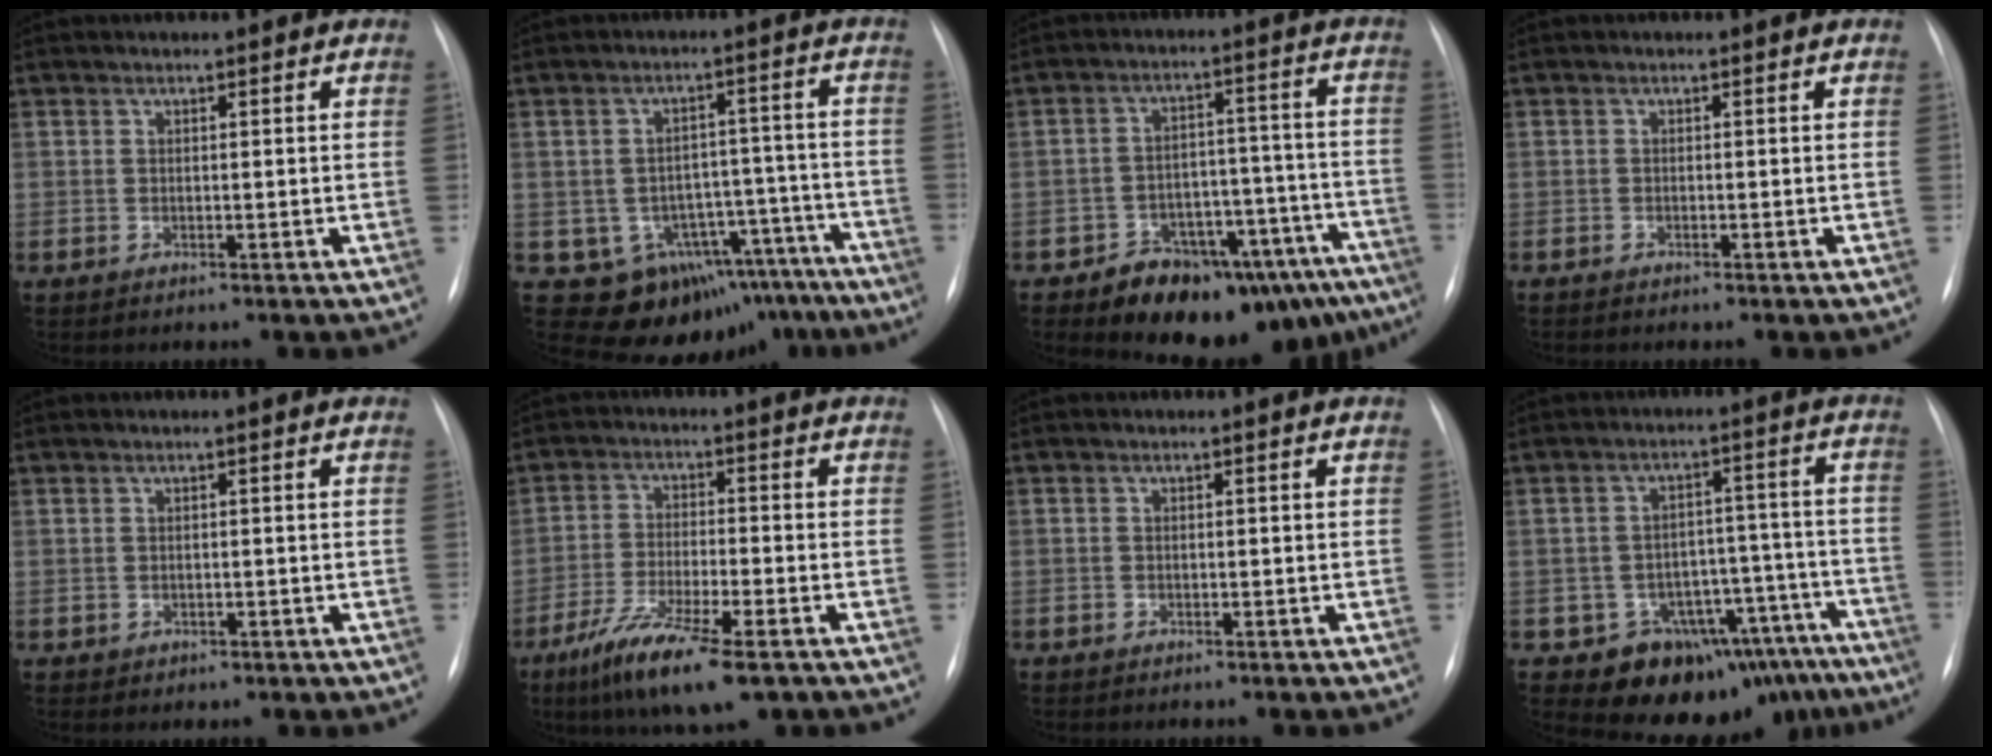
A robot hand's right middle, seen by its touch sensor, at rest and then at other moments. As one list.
[{"total": 14.1, "force": [-9.9, 9.5, 3.1], "torque": [-0.020, 0.062, -0.110]}, {"total": 15.7, "force": [-11.6, 7.5, 7.6], "torque": [-0.047, 0.063, -0.148]}, {"total": 0.6, "force": [-0.5, 0.0, 0.4], "torque": [-0.009, -0.003, -0.008]}, {"total": 0.8, "force": [-0.2, 0.7, 0.3], "torque": [-0.007, 0.002, 0.003]}, {"total": 11.5, "force": [-7.1, 1.8, 8.9], "torque": [-0.167, -0.027, -0.121]}, {"total": 0.8, "force": [-0.5, 0.6, 0.0], "torque": [-0.008, 0.003, -0.007]}, {"total": 13.5, "force": [-10.5, 8.2, 2.1], "torque": [0.015, 0.075, -0.128]}]